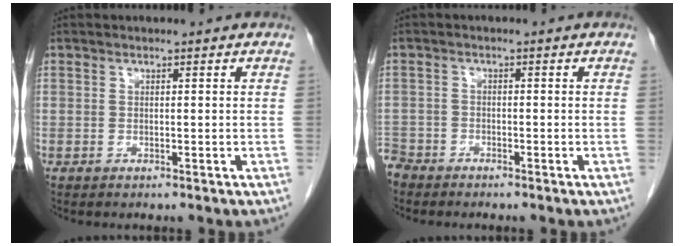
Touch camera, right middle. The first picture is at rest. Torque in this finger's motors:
{"motor_torque": [0.28, -0.21, 0.13, 0.02]}